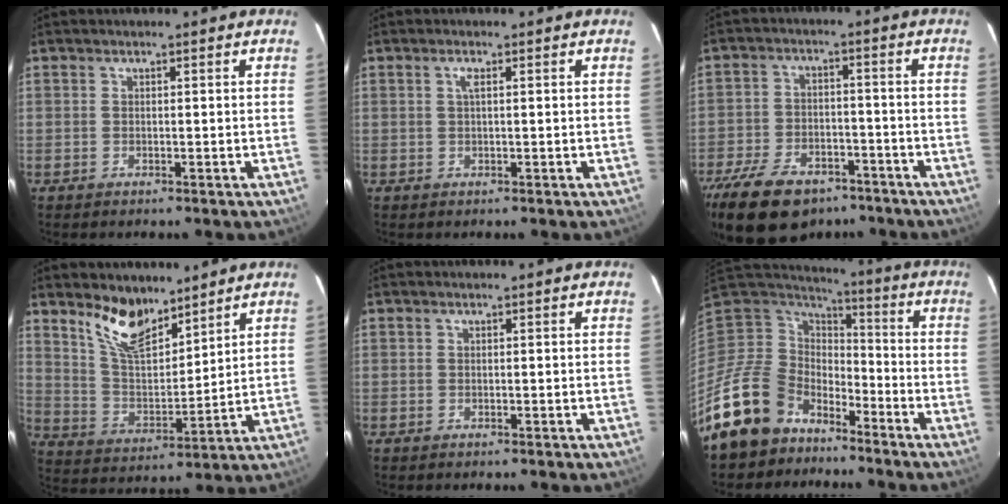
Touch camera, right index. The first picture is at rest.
{"total": 1.1, "force": [0.3, 0.0, 1.0], "torque": [-0.022, 0.002, 0.005]}
{"total": 18.0, "force": [-12.3, 9.8, 8.8], "torque": [-0.207, -0.010, -0.191]}
{"total": 11.1, "force": [8.5, 4.2, 5.8], "torque": [-0.111, 0.000, 0.167]}
{"total": 0.0}
{"total": 15.4, "force": [-11.3, 9.9, 3.0], "torque": [-0.106, 0.018, -0.199]}